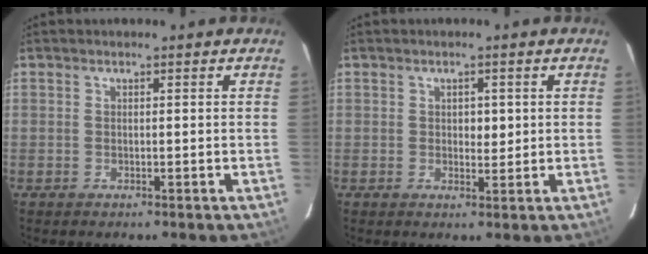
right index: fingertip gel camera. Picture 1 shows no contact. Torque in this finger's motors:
{"motor_torque": [-0.02, 0.04, 0.04, 0.00]}